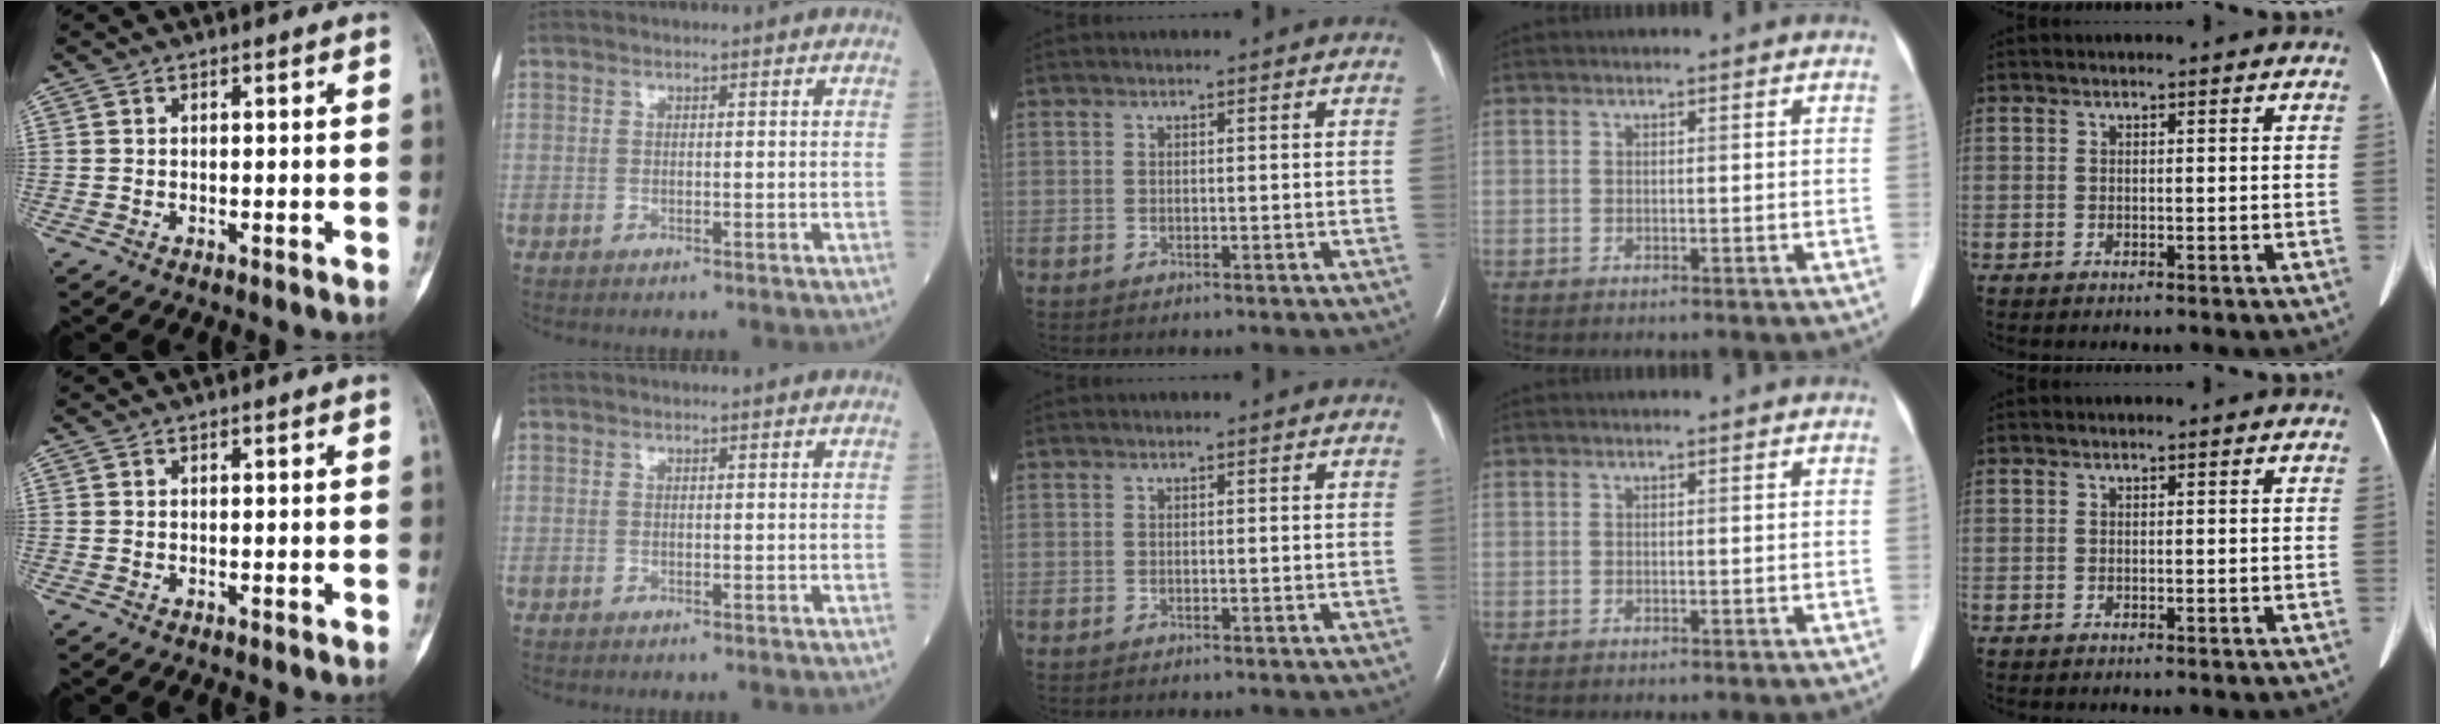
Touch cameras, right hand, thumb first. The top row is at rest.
{}